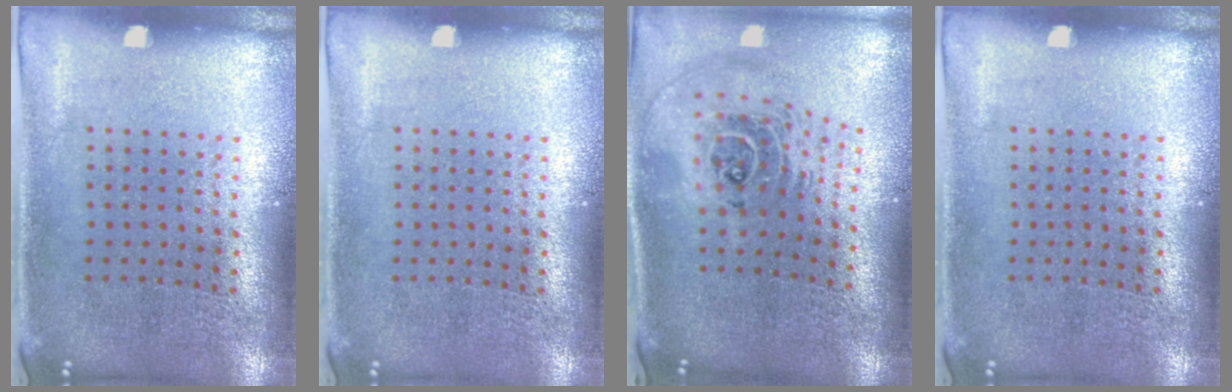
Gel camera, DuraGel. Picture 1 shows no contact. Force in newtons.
{"total": 0.0}
{"total": 2.5, "press": 1.8, "slide": 1.7}
{"total": 0.0}